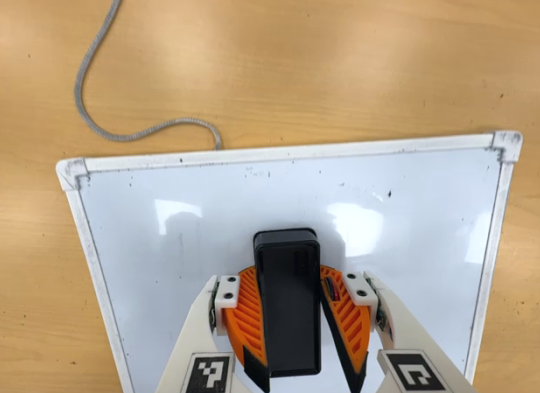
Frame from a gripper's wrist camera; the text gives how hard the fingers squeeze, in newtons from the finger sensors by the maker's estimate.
{"total": 13.8, "left": 15.4, "right": 12.1}